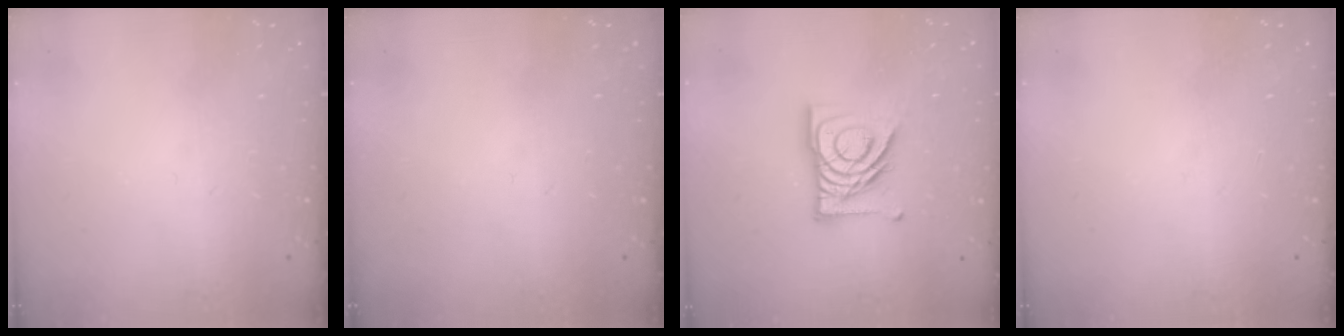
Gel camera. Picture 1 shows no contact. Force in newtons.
{"total": 0.0}
{"total": 14.7, "press": 14.6, "slide": 1.7}
{"total": 0.0}